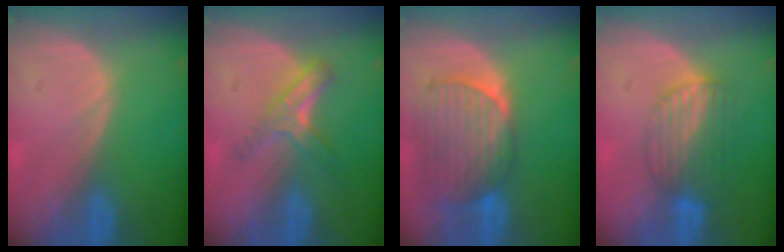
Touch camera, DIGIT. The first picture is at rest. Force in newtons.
{"total": 5.5, "press": 4.9, "slide": 2.6}
{"total": 9.1, "press": 8.3, "slide": 3.7}
{"total": 6.8, "press": 6.1, "slide": 3.1}